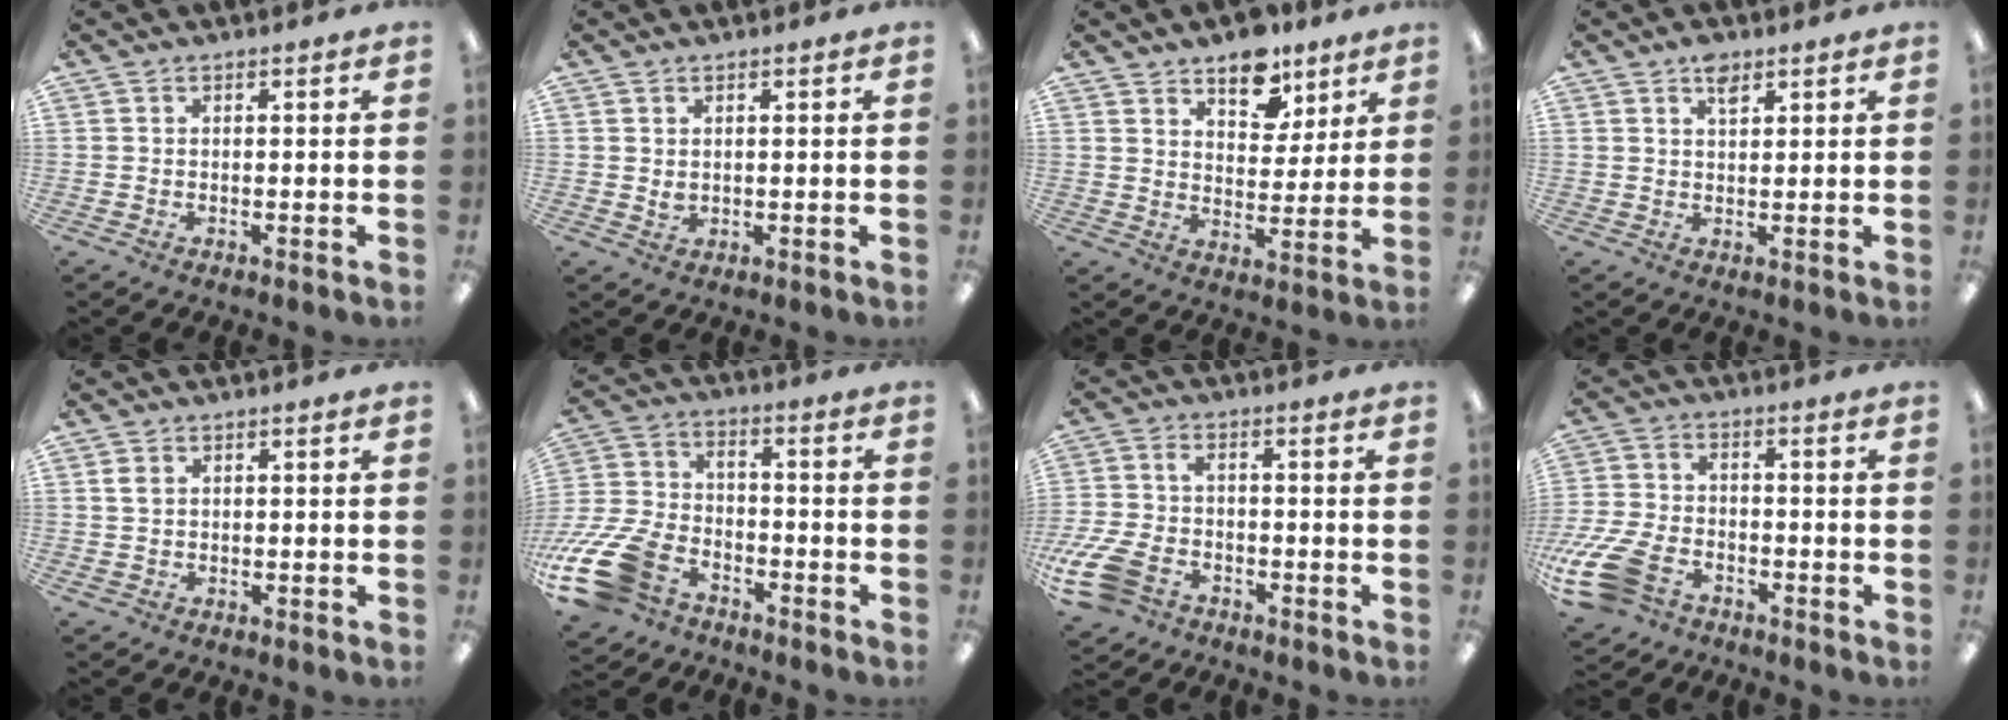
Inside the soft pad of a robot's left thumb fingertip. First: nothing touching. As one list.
[{"total": 1.5, "force": [0.8, 0.9, 0.8], "torque": [-0.011, -0.001, 0.014]}, {"total": 10.1, "force": [7.6, 5.7, 3.6], "torque": [-0.034, -0.048, 0.134]}, {"total": 3.6, "force": [2.3, 1.8, 2.1], "torque": [-0.032, -0.004, 0.038]}, {"total": 2.0, "force": [0.5, 1.6, 1.0], "torque": [-0.023, 0.007, 0.007]}, {"total": 17.3, "force": [-9.8, 10.3, 9.8], "torque": [-0.204, 0.050, -0.170]}, {"total": 9.7, "force": [-4.6, 5.8, 6.2], "torque": [-0.149, 0.010, -0.089]}, {"total": 12.1, "force": [-6.5, 6.9, 7.4], "torque": [-0.160, 0.026, -0.120]}]